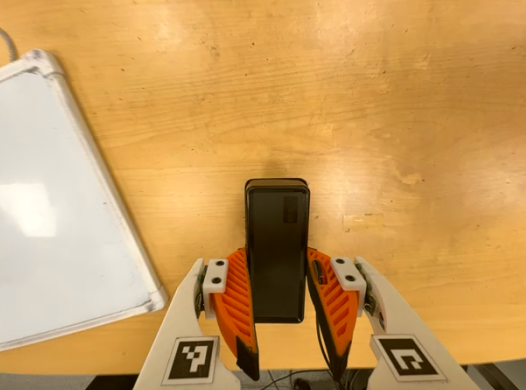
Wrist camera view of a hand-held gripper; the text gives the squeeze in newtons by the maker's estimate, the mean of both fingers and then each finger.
{"total": 4.6, "left": 3.2, "right": 5.9}